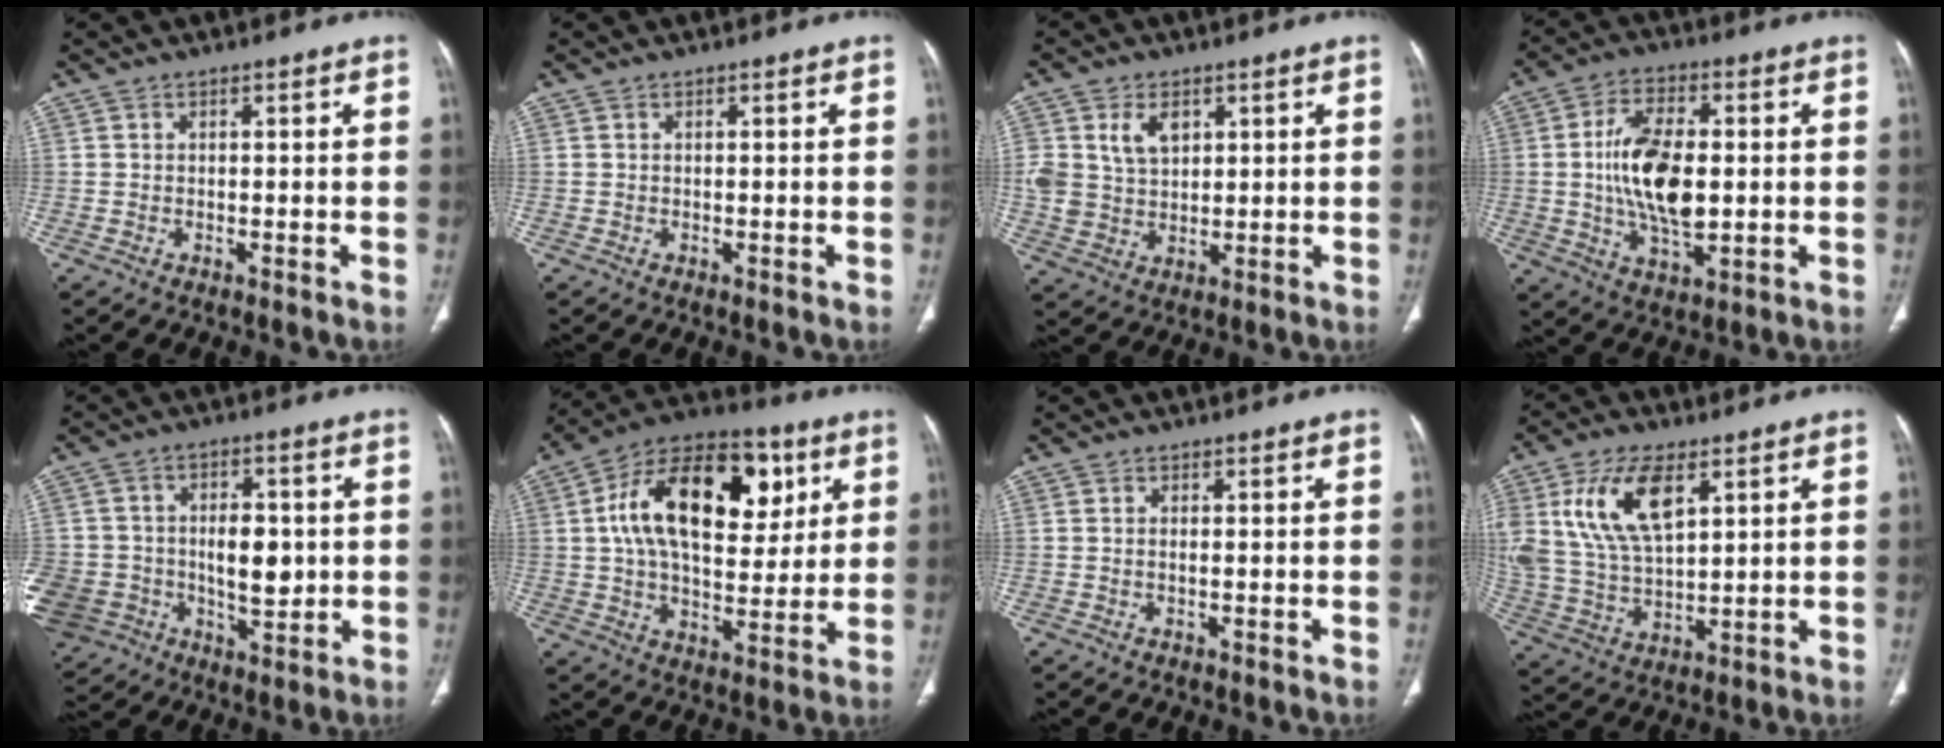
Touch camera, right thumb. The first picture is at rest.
{"total": 0.0}
{"total": 7.6, "force": [2.9, 5.3, 4.7], "torque": [-0.073, -0.011, 0.066]}
{"total": 14.6, "force": [0.3, 7.4, 12.6], "torque": [-0.224, -0.002, 0.008]}
{"total": 20.0, "force": [-1.7, 15.6, 12.4], "torque": [-0.232, 0.019, -0.001]}
{"total": 24.0, "force": [6.7, 13.6, 18.6], "torque": [-0.279, 0.007, 0.100]}
{"total": 0.6, "force": [0.1, 0.2, 0.6], "torque": [-0.017, 0.002, 0.004]}
{"total": 16.0, "force": [6.4, 8.0, 12.3], "torque": [-0.241, -0.014, 0.130]}